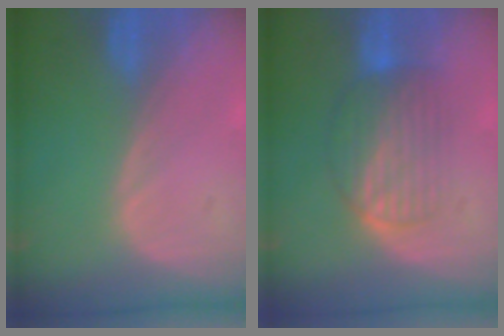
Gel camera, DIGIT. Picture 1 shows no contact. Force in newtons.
{"total": 6.7, "press": 6.5, "slide": 1.8}